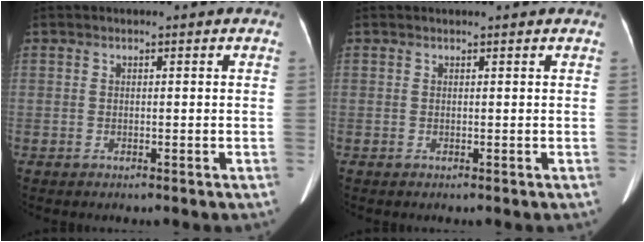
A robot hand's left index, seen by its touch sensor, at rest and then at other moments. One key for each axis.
{"total": 0.8, "fx": 0.7, "fy": 0.3, "fz": 0.0, "tx": -0.008, "ty": 0.019, "tz": 0.009}